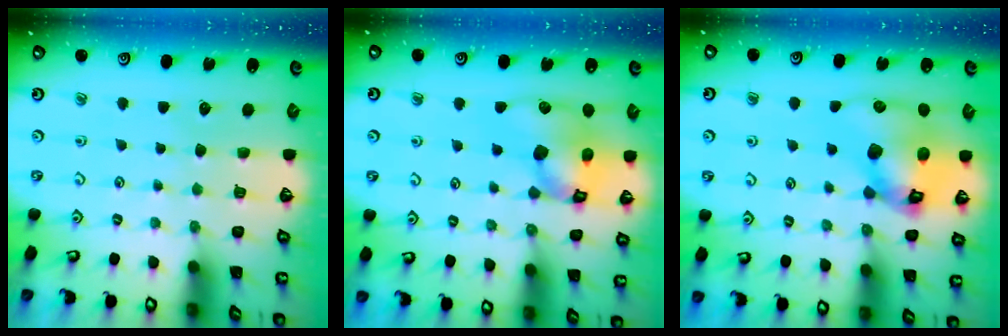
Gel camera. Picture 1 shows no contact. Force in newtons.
{"total": 14.1, "press": 14.0, "slide": 1.8}
{"total": 17.4, "press": 17.2, "slide": 2.5}